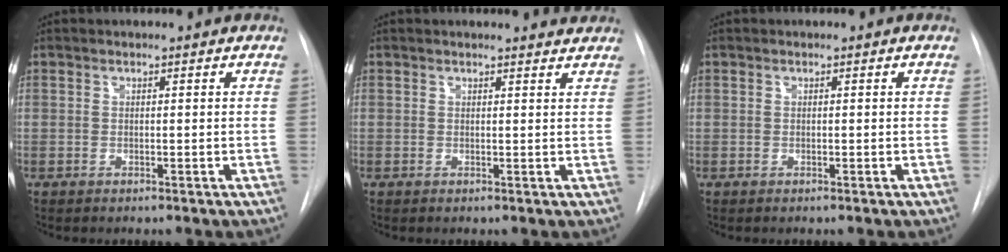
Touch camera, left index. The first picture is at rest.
{"total": 2.5, "force": [2.5, 0.3, 0.2], "torque": [-0.008, -0.003, 0.015]}
{"total": 0.0}